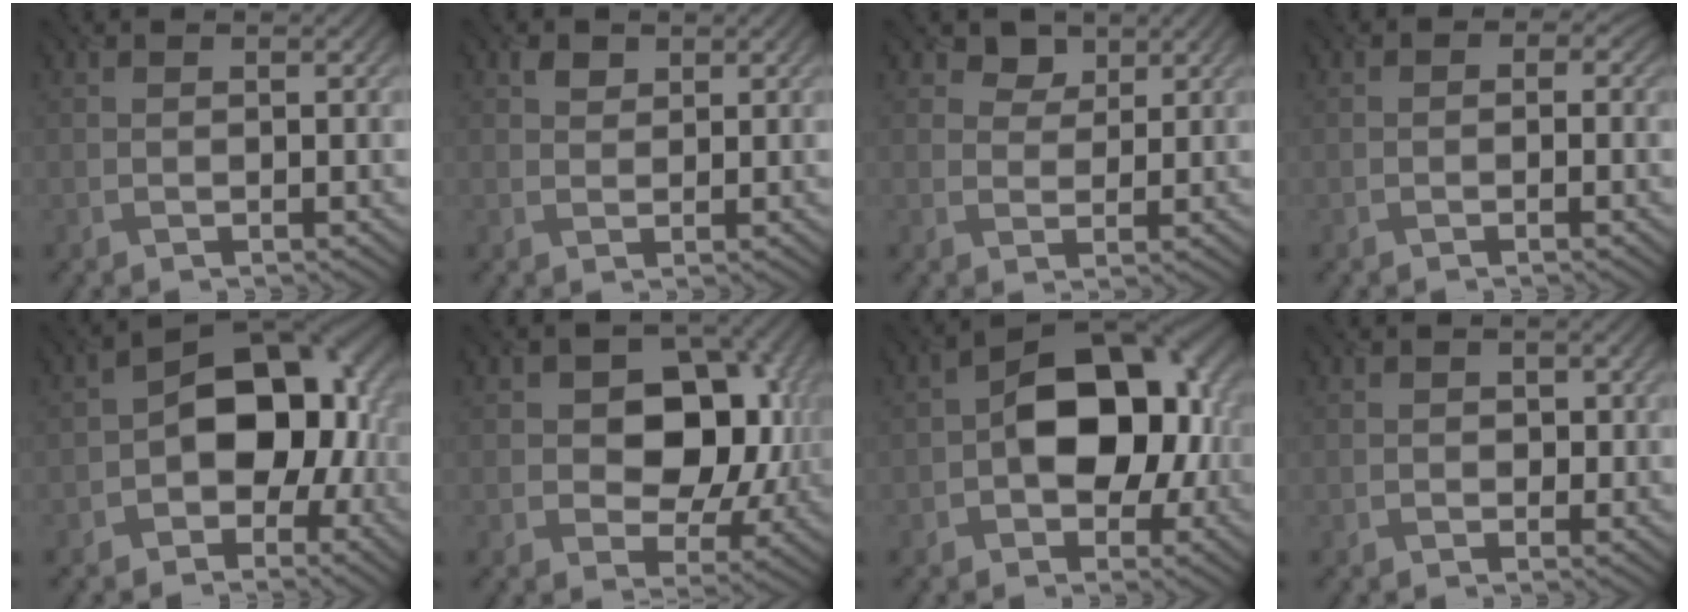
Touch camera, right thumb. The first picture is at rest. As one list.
[{"total": 1.3, "force": [1.0, 0.7, 0.1], "torque": [-0.005, 0.000, 0.019]}, {"total": 2.4, "force": [1.8, 1.6, 0.5], "torque": [-0.014, -0.003, 0.026]}, {"total": 1.5, "force": [-0.3, 1.3, 0.7], "torque": [0.001, 0.002, -0.014]}, {"total": 11.4, "force": [-1.8, 7.7, 8.2], "torque": [-0.098, 0.007, -0.040]}, {"total": 10.8, "force": [0.9, 8.0, 7.3], "torque": [-0.109, -0.006, 0.008]}, {"total": 12.3, "force": [-0.5, 8.0, 9.3], "torque": [-0.129, 0.011, -0.012]}, {"total": 0.9, "force": [-0.2, 0.9, 0.1], "torque": [0.000, -0.006, -0.004]}]